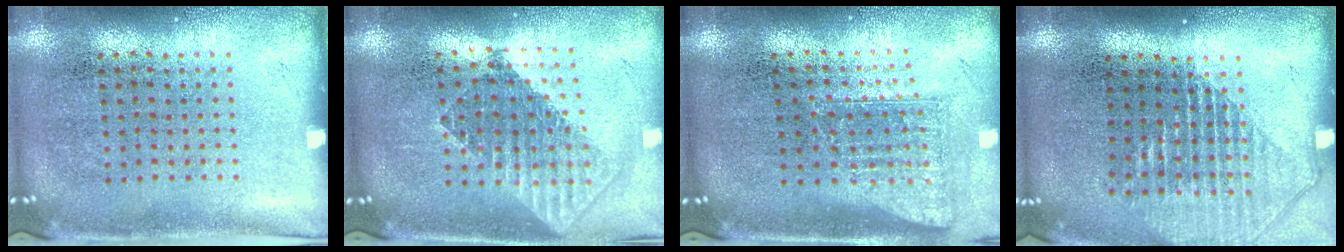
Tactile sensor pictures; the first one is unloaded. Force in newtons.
{"total": 1.8, "press": 1.5, "slide": 1.0}
{"total": 1.6, "press": 1.2, "slide": 1.1}
{"total": 1.3, "press": 1.2, "slide": 0.6}